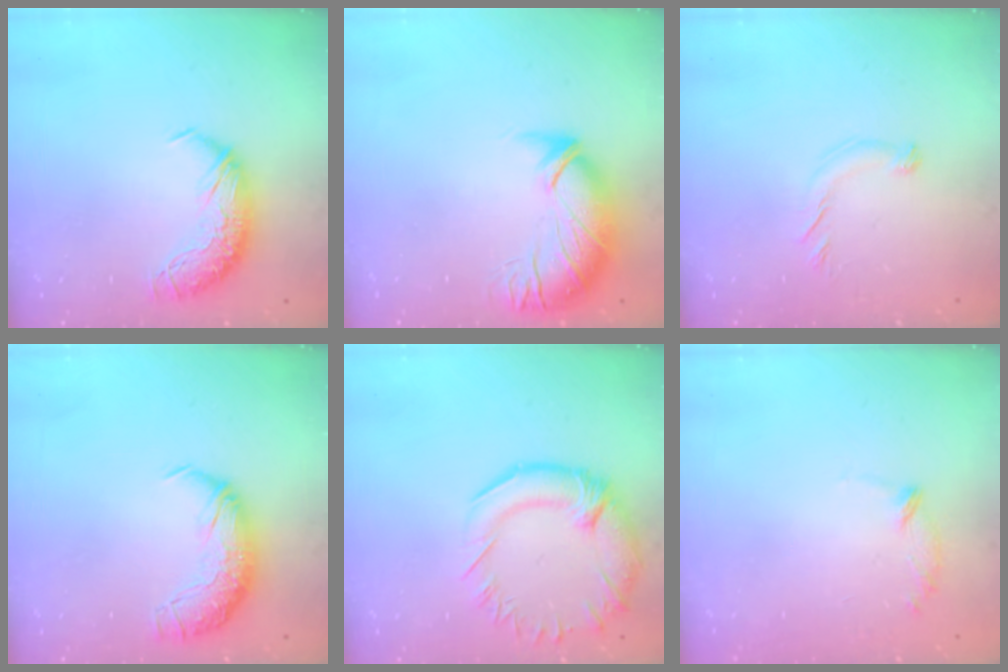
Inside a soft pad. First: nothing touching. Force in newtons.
{"total": 2.8, "press": 1.3, "slide": 2.5}
{"total": 5.9, "press": 5.8, "slide": 1.3}
{"total": 2.4, "press": 1.0, "slide": 2.2}
{"total": 4.5, "press": 3.8, "slide": 2.3}
{"total": 6.2, "press": 6.1, "slide": 0.8}